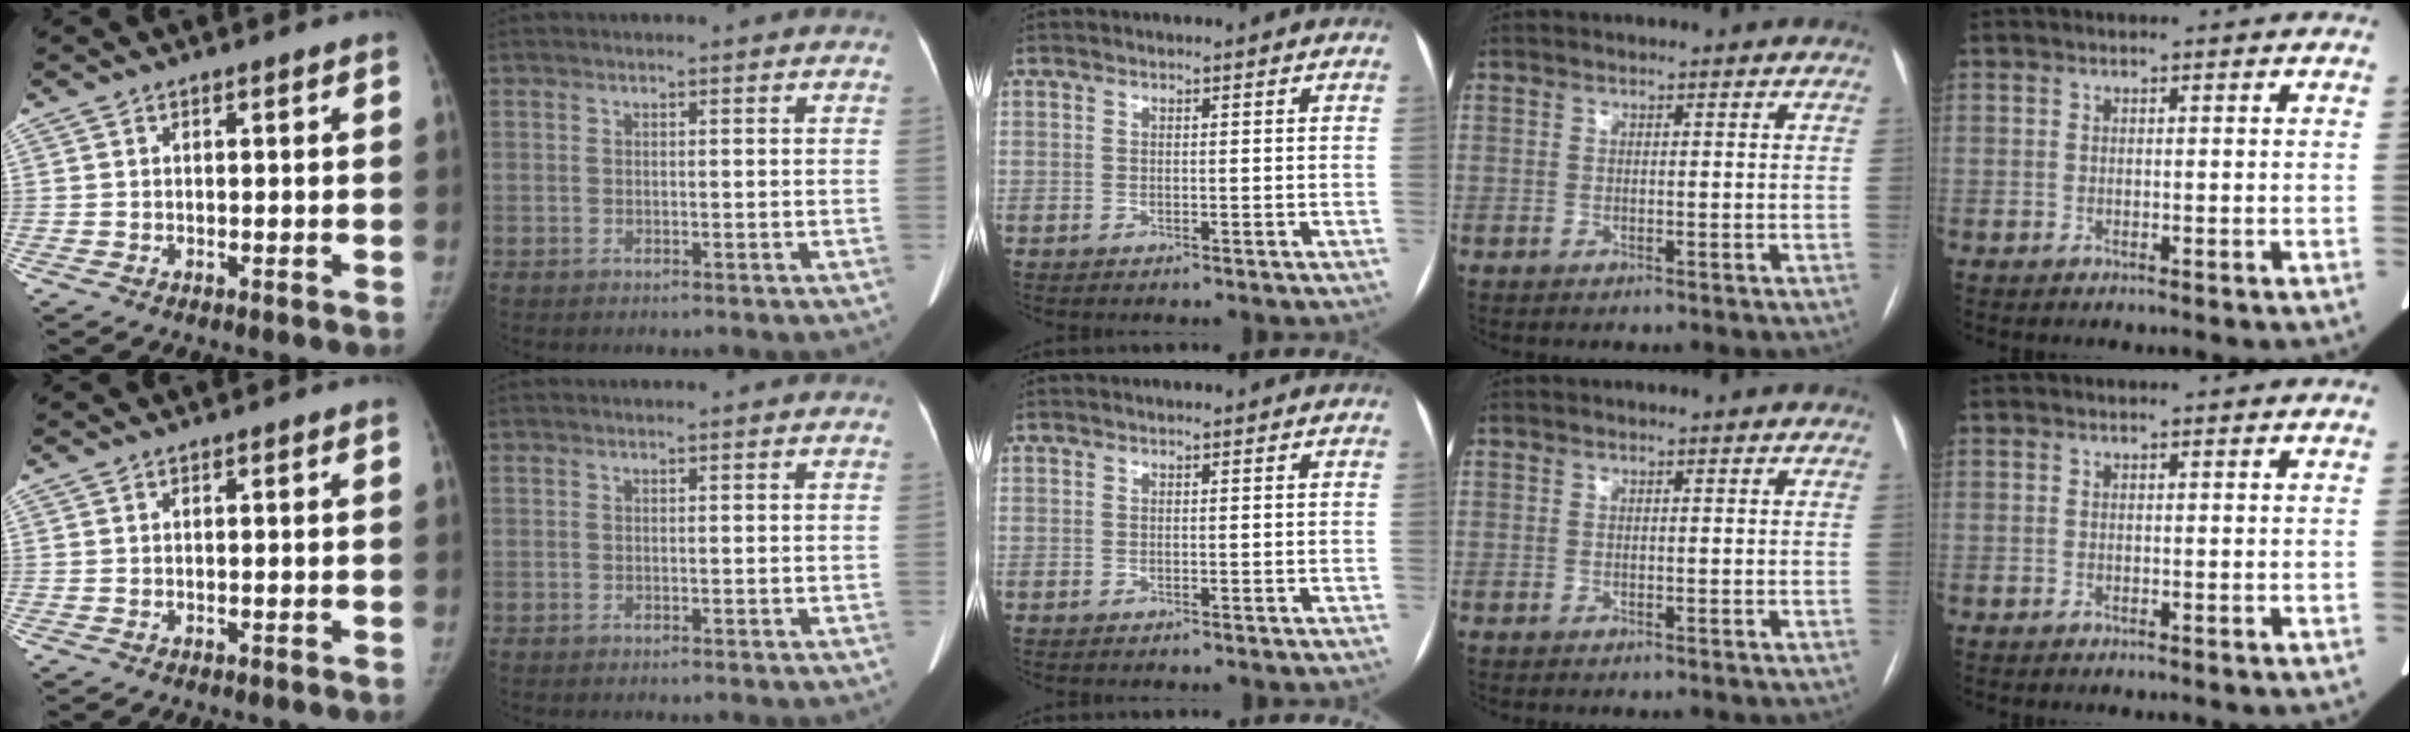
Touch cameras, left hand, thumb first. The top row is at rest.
{}